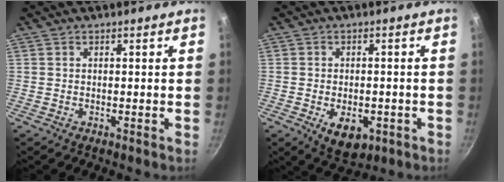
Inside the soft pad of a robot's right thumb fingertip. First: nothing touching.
{"total": 7.6, "force": [-2.6, 4.7, 5.5], "torque": [-0.060, 0.002, -0.023]}